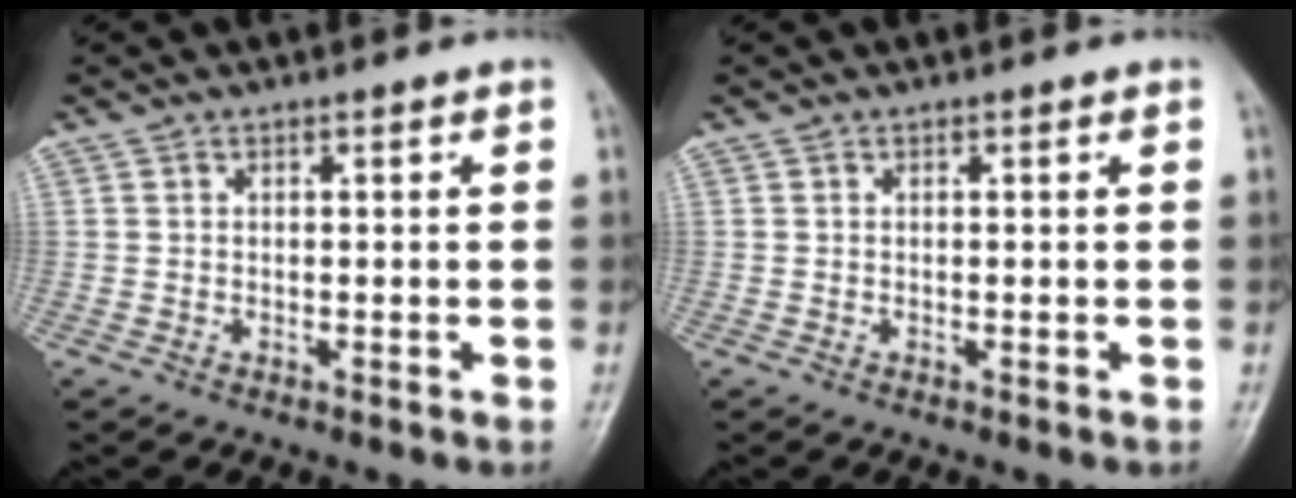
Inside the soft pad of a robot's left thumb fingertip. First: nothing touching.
{"total": 0.0}